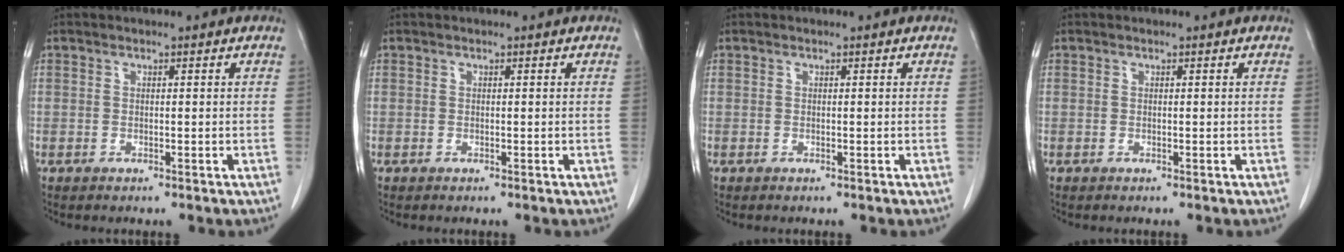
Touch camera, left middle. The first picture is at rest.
{"total": 0.0}
{"total": 0.0}
{"total": 0.0}